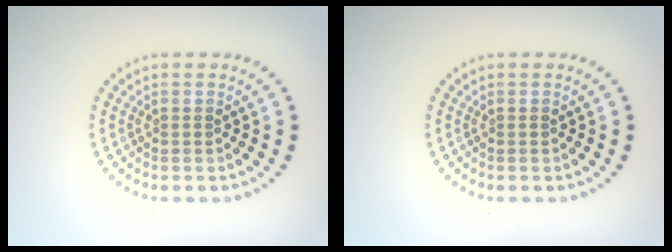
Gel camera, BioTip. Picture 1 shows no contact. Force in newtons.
{"total": 0.0}